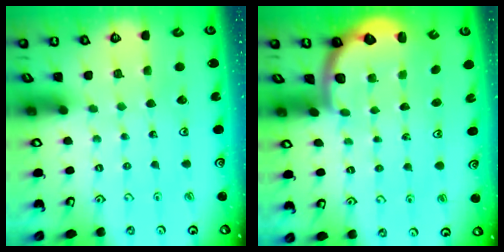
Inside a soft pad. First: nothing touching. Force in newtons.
{"total": 2.3, "press": 2.1, "slide": 0.8}